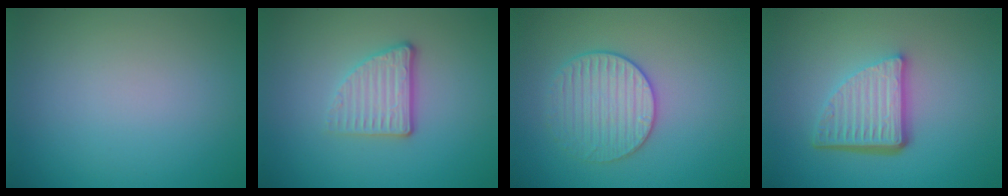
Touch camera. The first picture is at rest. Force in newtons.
{"total": 3.4, "press": 2.7, "slide": 2.1}
{"total": 3.1, "press": 3.1, "slide": 0.1}
{"total": 5.6, "press": 3.8, "slide": 4.2}